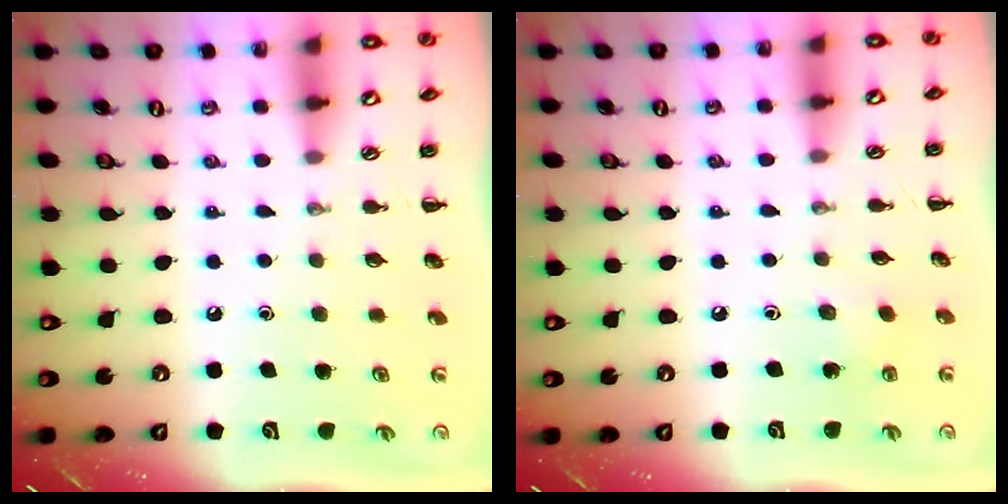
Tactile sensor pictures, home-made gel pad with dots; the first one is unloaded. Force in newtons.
{"total": 2.0, "press": 1.8, "slide": 0.7}